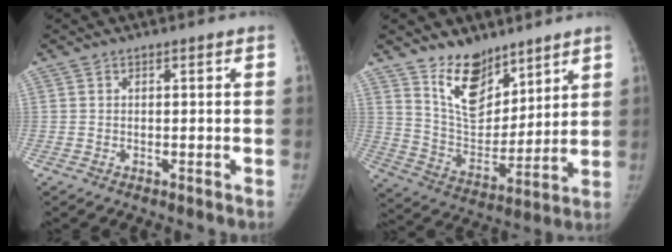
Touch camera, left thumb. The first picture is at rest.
{"total": 13.5, "force": [9.5, 7.2, 6.3], "torque": [-0.066, -0.077, 0.184]}